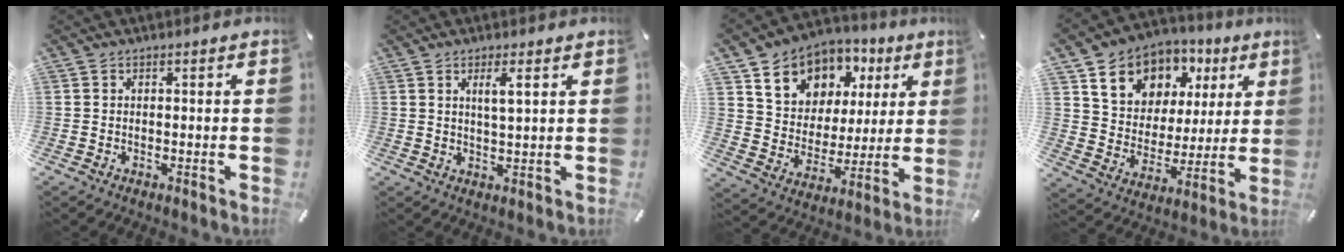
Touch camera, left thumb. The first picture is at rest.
{"total": 3.8, "force": [1.9, 0.3, 3.3], "torque": [-0.061, -0.004, 0.028]}
{"total": 11.4, "force": [6.3, 9.3, 1.7], "torque": [-0.047, -0.047, 0.123]}
{"total": 12.1, "force": [6.9, 9.6, 2.5], "torque": [-0.064, -0.045, 0.134]}